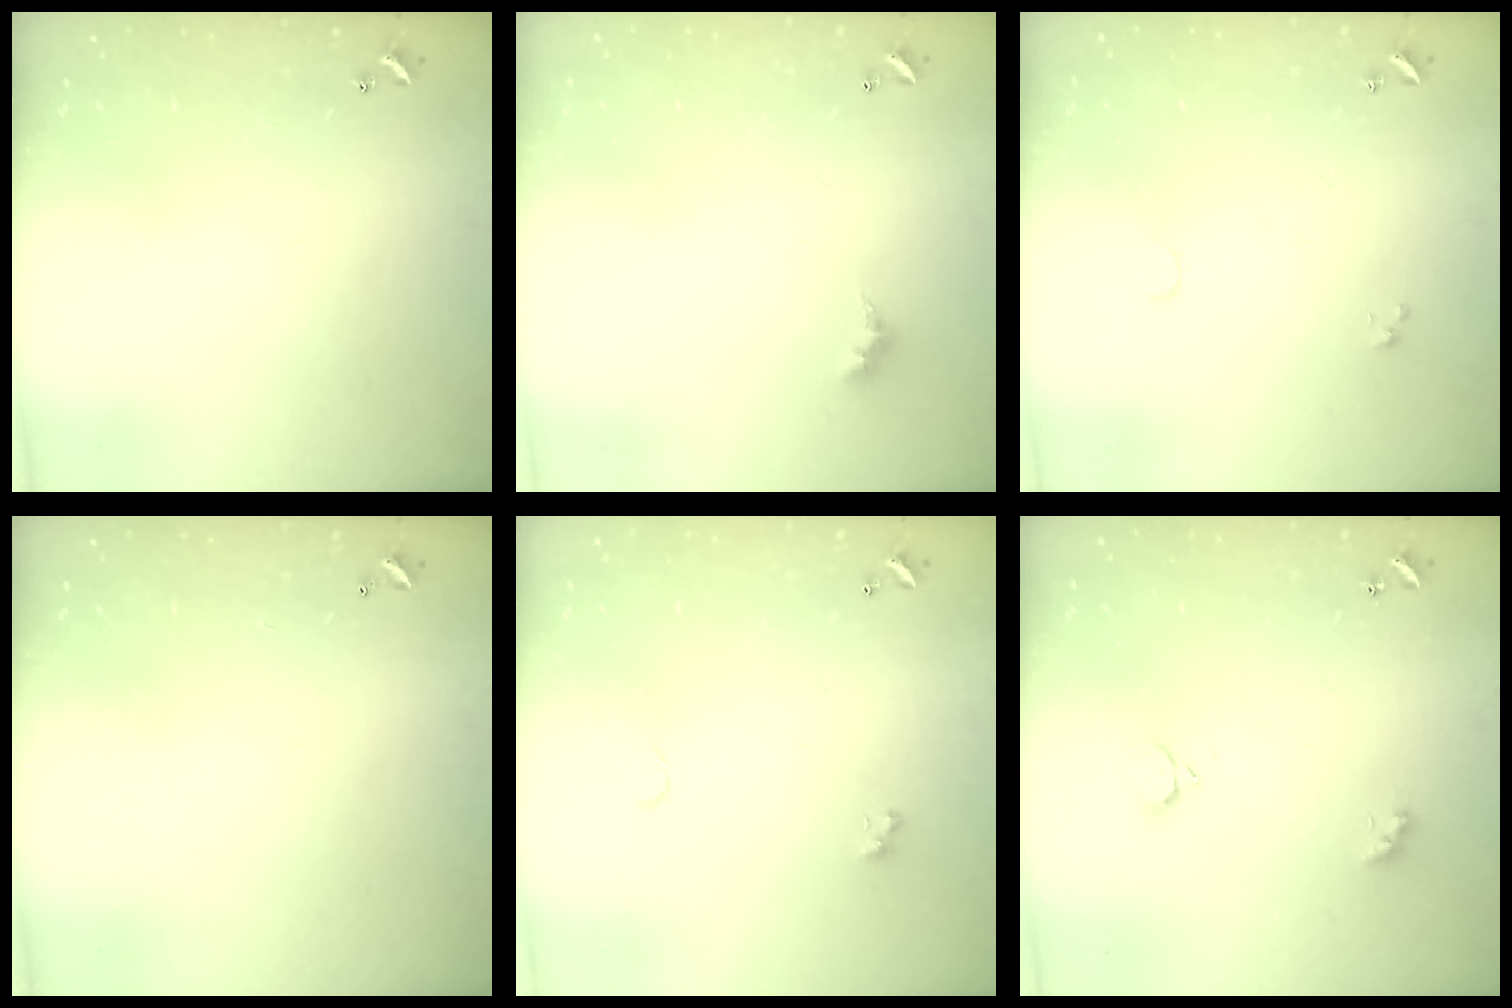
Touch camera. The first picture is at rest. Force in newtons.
{"total": 3.0, "press": 2.9, "slide": 0.5}
{"total": 0.5, "press": 0.4, "slide": 0.3}
{"total": 3.0, "press": 3.0, "slide": 0.1}
{"total": 0.6, "press": 0.4, "slide": 0.4}
{"total": 2.9, "press": 2.9, "slide": 0.6}